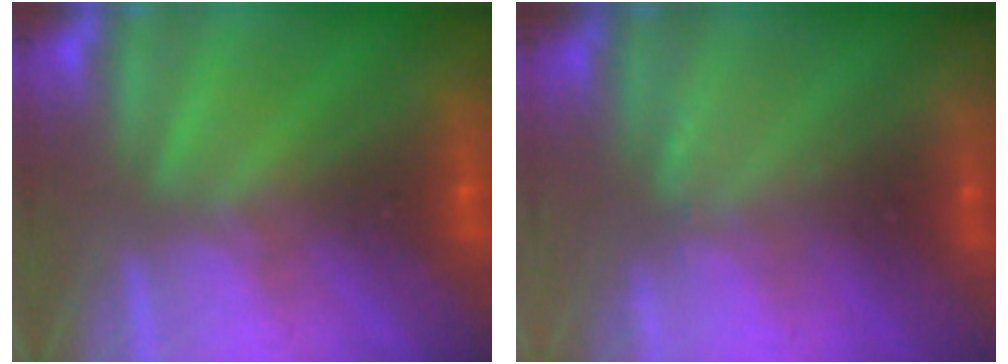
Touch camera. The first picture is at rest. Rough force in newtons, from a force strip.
{"total": 2.3}